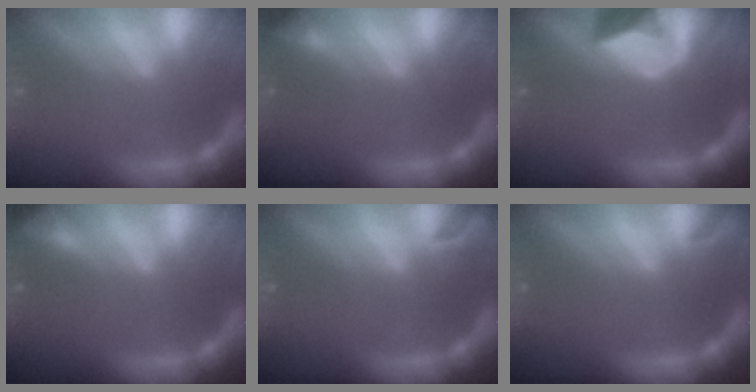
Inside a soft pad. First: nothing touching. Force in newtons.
{"total": 1.4}
{"total": 6.4}
{"total": 2.4}
{"total": 1.9}
{"total": 1.4}